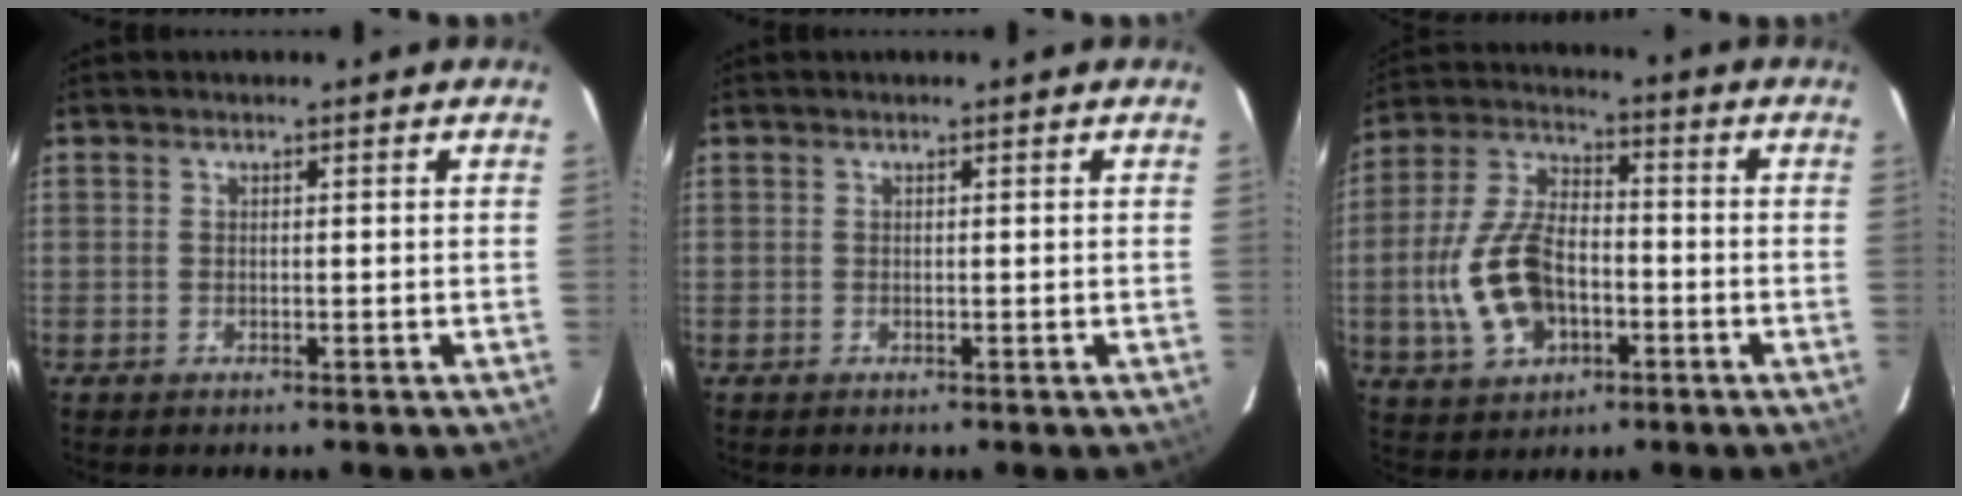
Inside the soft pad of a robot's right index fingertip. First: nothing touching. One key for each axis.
{"total": 0.0}
{"total": 14.4, "fx": -3.8, "fy": 8.6, "fz": 10.9, "tx": -0.239, "ty": 0.010, "tz": -0.060}